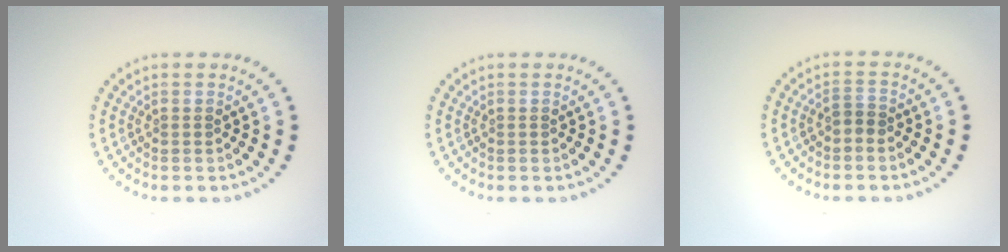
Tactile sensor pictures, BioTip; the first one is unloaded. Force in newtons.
{"total": 0.0}
{"total": 1.1, "press": 1.0, "slide": 0.5}